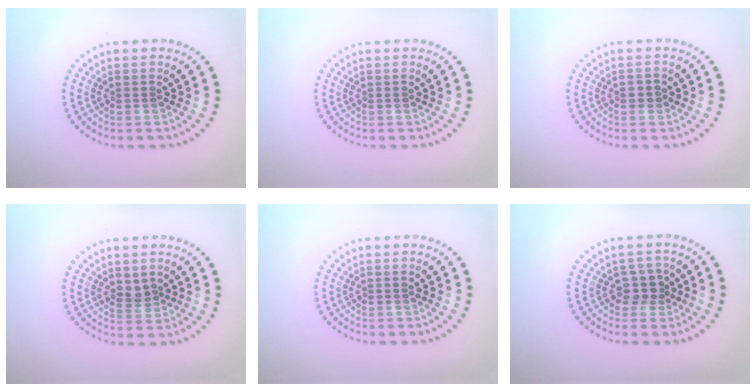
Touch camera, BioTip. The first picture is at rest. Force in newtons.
{"total": 0.0}
{"total": 1.0, "press": 1.0, "slide": 0.1}
{"total": 1.5, "press": 1.3, "slide": 0.8}
{"total": 0.0}
{"total": 1.9, "press": 1.6, "slide": 1.2}